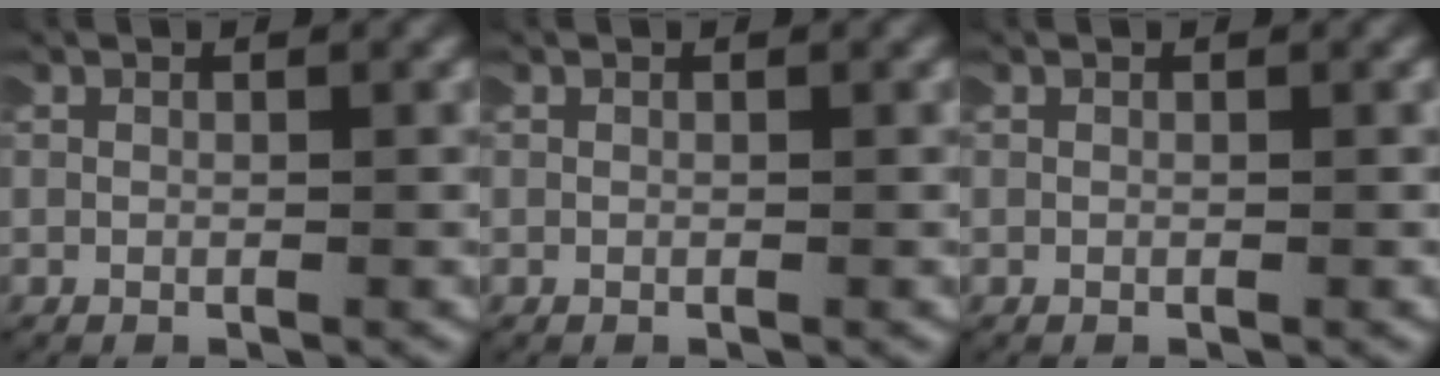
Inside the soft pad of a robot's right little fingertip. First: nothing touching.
{"total": 0.0}
{"total": 0.0}